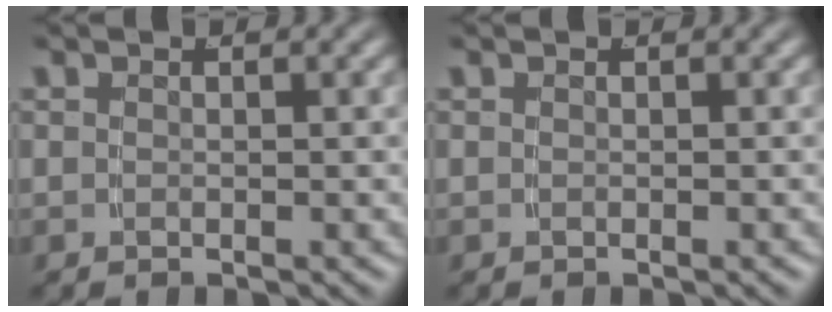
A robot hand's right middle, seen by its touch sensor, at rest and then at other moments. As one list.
[{"total": 0.0}]